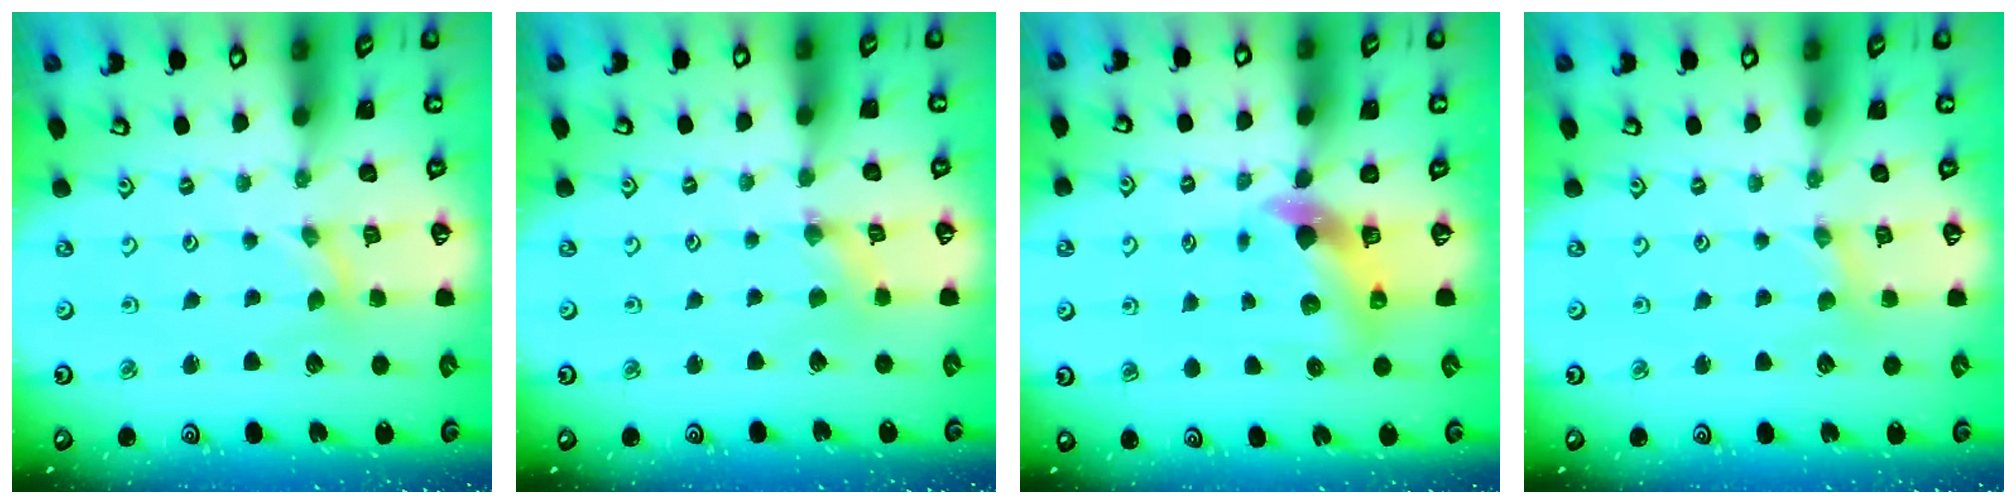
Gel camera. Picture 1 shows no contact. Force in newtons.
{"total": 0.0}
{"total": 6.3, "press": 6.3, "slide": 0.9}
{"total": 1.6, "press": 1.6, "slide": 0.3}